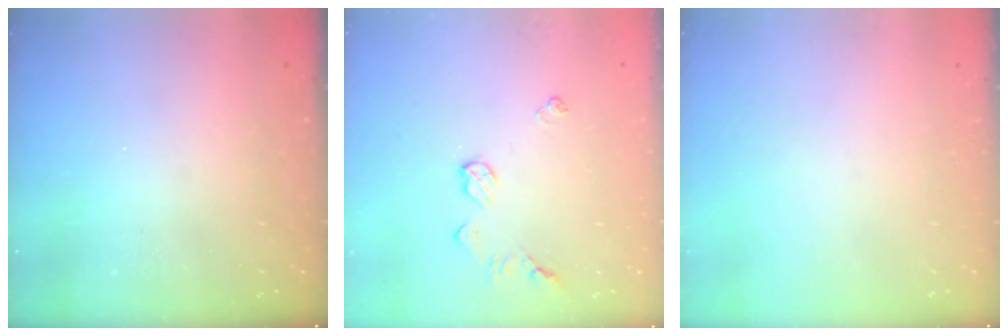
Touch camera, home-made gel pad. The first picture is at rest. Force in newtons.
{"total": 6.4, "press": 6.4, "slide": 0.6}
{"total": 0.0}